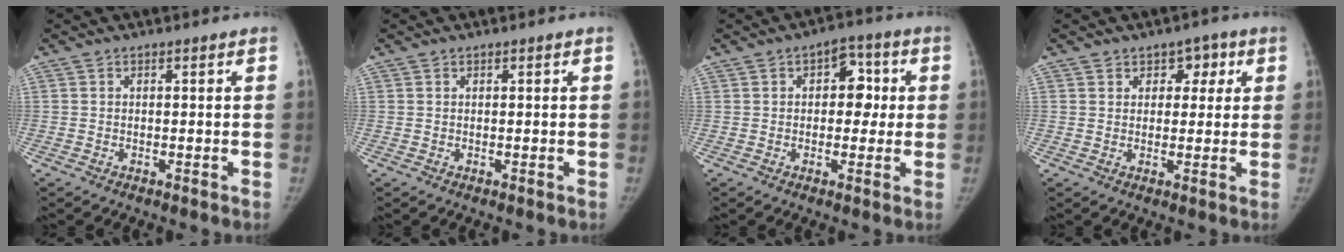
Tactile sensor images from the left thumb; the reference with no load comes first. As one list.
[{"total": 0.0}, {"total": 7.1, "force": [1.0, 4.8, 5.2], "torque": [-0.026, 0.012, 0.007]}, {"total": 4.7, "force": [2.0, 3.7, 2.1], "torque": [0.011, -0.005, 0.024]}]